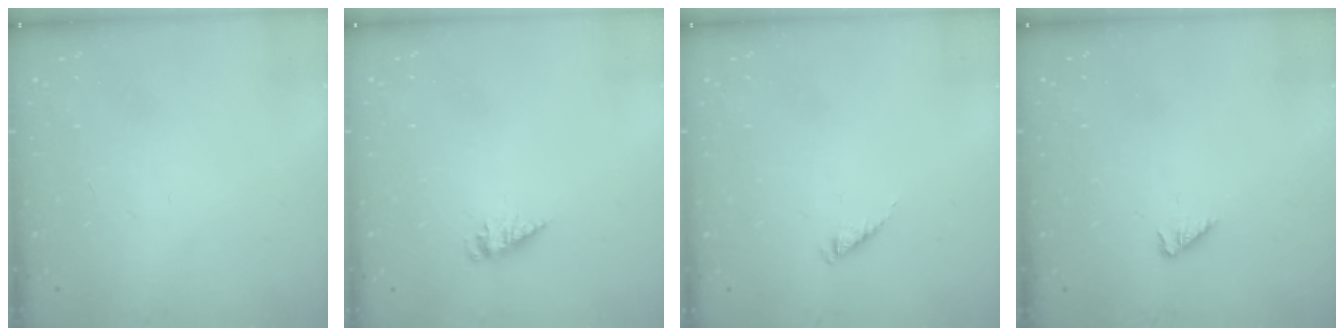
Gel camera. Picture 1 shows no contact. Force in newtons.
{"total": 2.1, "press": 2.1, "slide": 0.2}
{"total": 2.3, "press": 2.3, "slide": 0.3}
{"total": 2.2, "press": 2.1, "slide": 0.5}